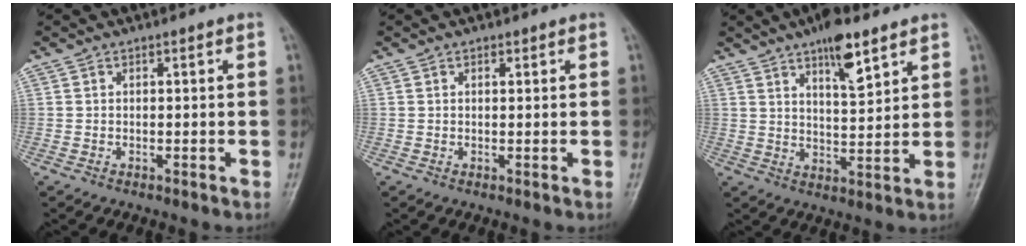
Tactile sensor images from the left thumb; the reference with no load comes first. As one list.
[{"total": 0.7, "force": [0.4, 0.5, 0.4], "torque": [-0.005, -0.002, 0.005]}, {"total": 10.3, "force": [6.4, 3.0, 7.5], "torque": [-0.106, -0.036, 0.105]}]